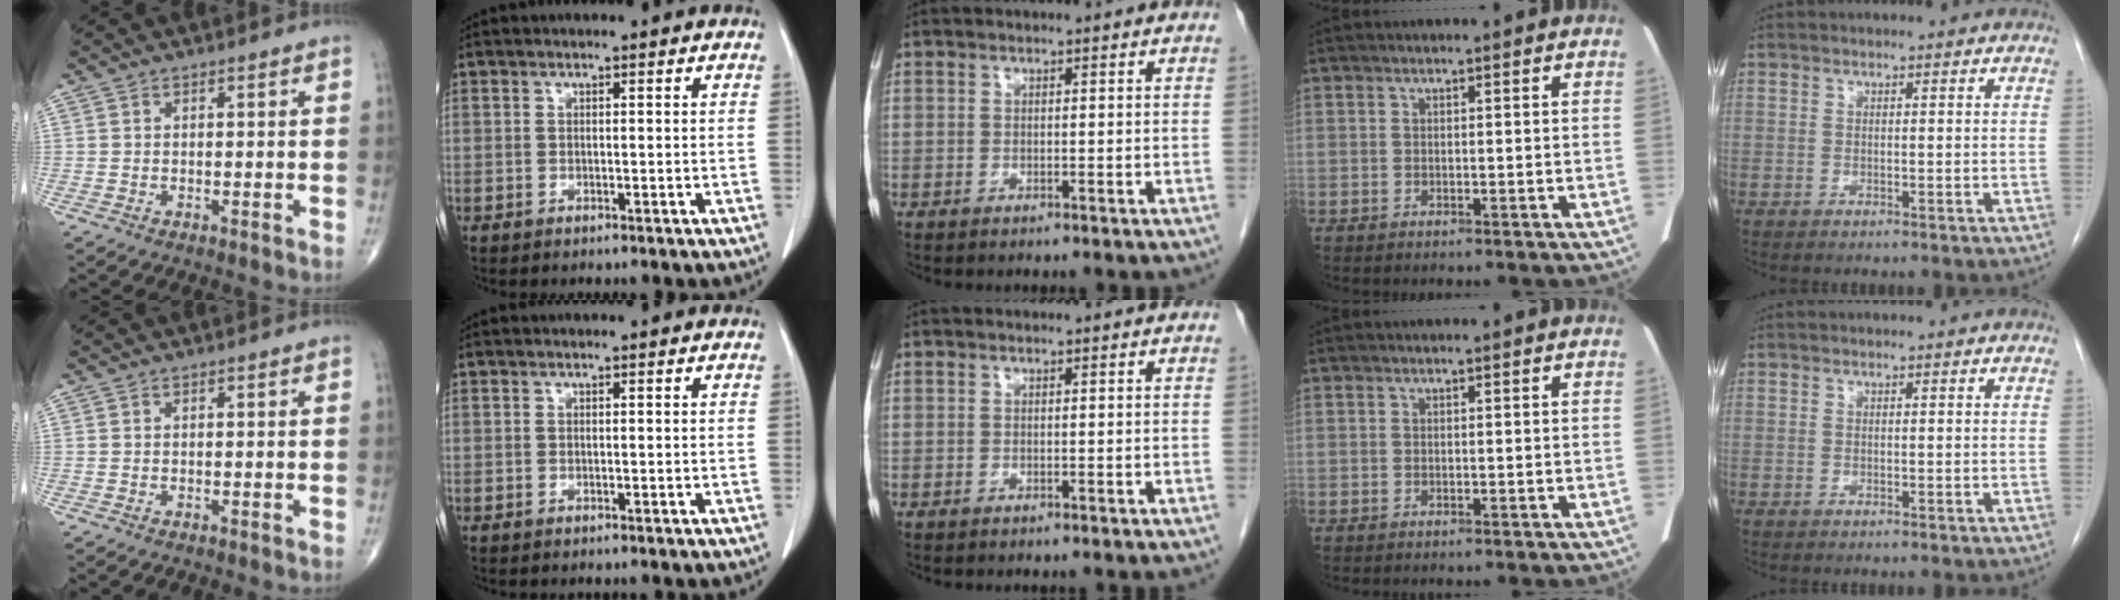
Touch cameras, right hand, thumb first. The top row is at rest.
{}